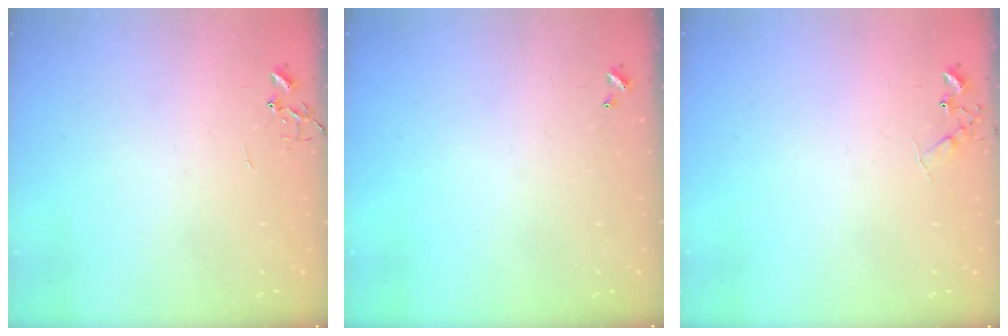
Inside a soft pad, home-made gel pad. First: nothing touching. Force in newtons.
{"total": 0.0}
{"total": 7.0, "press": 7.0, "slide": 0.8}